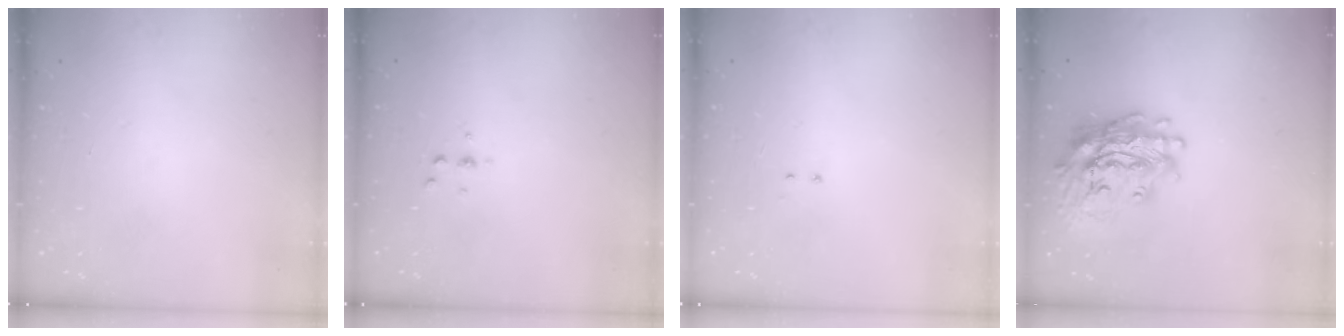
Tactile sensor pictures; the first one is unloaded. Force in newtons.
{"total": 2.5, "press": 2.4, "slide": 0.2}
{"total": 2.0, "press": 2.0, "slide": 0.4}
{"total": 19.4, "press": 19.2, "slide": 3.0}